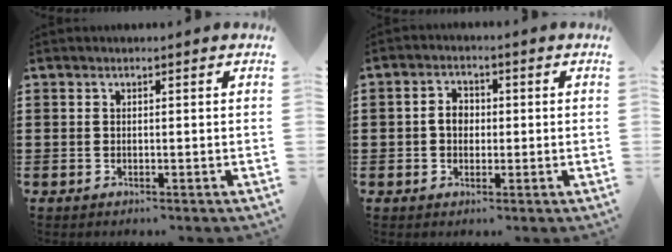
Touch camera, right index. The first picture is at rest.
{"total": 3.1, "force": [-0.2, 2.4, 2.0], "torque": [-0.044, 0.009, -0.006]}